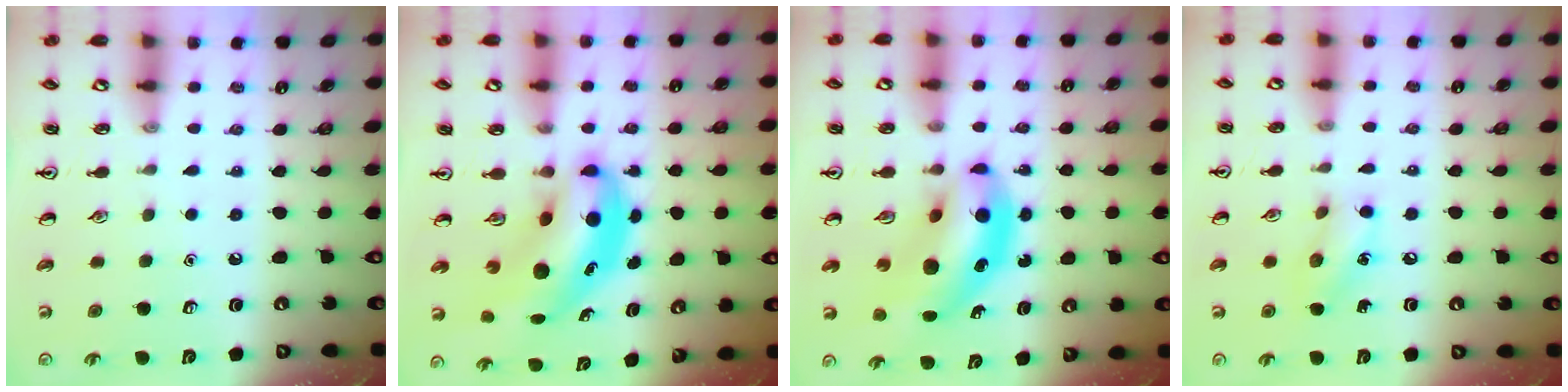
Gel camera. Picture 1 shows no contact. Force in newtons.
{"total": 6.6, "press": 6.4, "slide": 1.6}
{"total": 10.8, "press": 10.4, "slide": 3.2}
{"total": 8.8, "press": 8.7, "slide": 1.2}